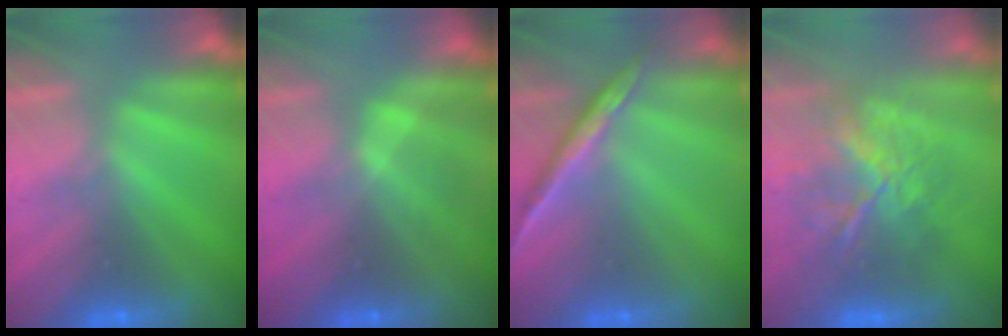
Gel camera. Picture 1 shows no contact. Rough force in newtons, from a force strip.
{"total": 1.7}
{"total": 1.5}
{"total": 11.4}